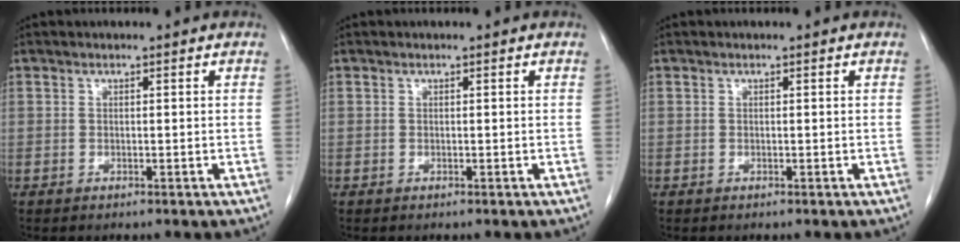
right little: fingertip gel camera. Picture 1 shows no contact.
{"total": 0.0}
{"total": 0.0}